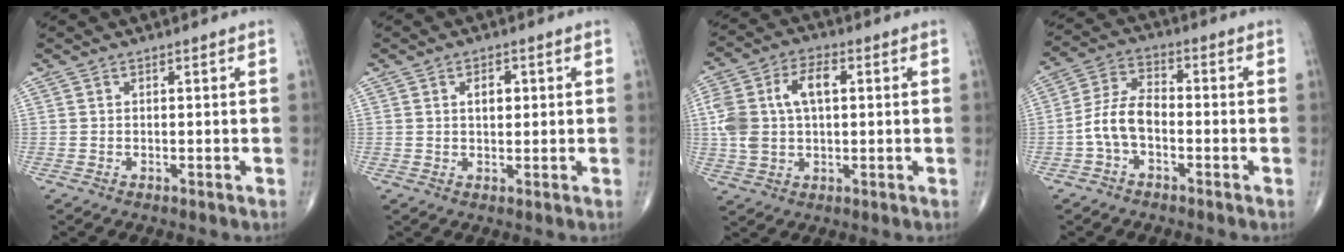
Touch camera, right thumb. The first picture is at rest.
{"total": 3.4, "force": [0.9, 2.1, 2.5], "torque": [-0.029, -0.002, 0.013]}
{"total": 12.5, "force": [2.2, 7.3, 10.0], "torque": [-0.201, 0.019, 0.044]}
{"total": 7.6, "force": [-2.2, 4.3, 5.9], "torque": [-0.116, 0.032, -0.051]}